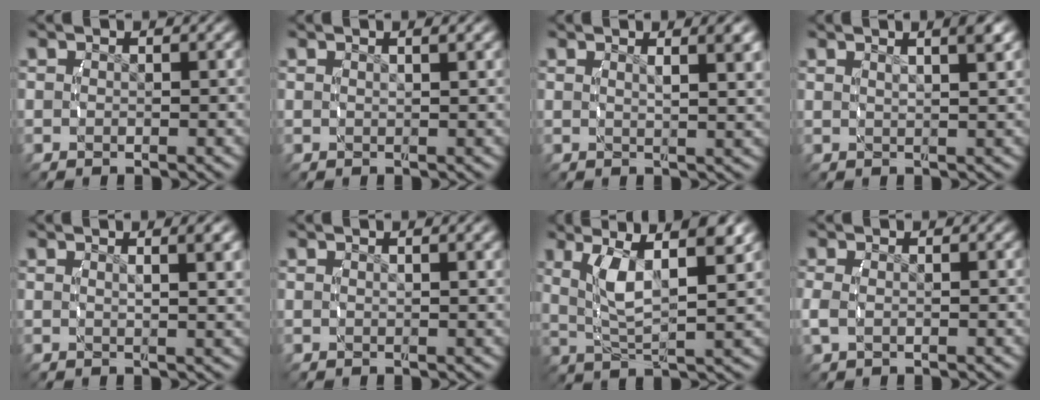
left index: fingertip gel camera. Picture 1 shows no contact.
{"total": 1.2, "force": [0.7, -0.5, 0.8], "torque": [-0.010, 0.003, 0.017]}
{"total": 2.9, "force": [1.6, -0.1, 2.4], "torque": [-0.024, -0.002, 0.032]}
{"total": 3.5, "force": [2.0, 0.3, 2.9], "torque": [-0.027, 0.011, 0.035]}
{"total": 2.5, "force": [1.3, -0.3, 2.1], "torque": [-0.023, 0.001, 0.027]}
{"total": 1.3, "force": [0.7, -0.4, 1.0], "torque": [-0.009, 0.002, 0.017]}
{"total": 7.0, "force": [2.1, 3.0, 6.0], "torque": [-0.115, -0.001, 0.042]}
{"total": 1.2, "force": [-0.2, 0.6, 1.0], "torque": [-0.038, -0.008, 0.004]}